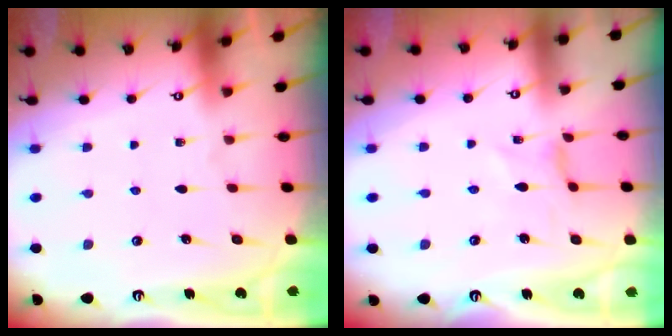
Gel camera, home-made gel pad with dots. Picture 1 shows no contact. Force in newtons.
{"total": 0.0}